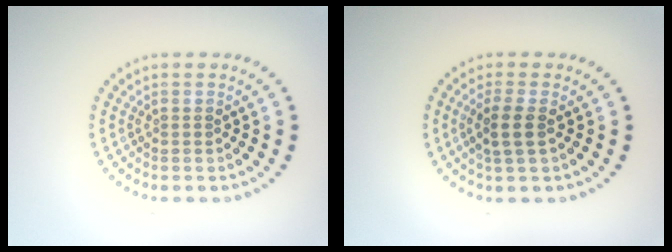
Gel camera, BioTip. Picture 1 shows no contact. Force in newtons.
{"total": 2.3, "press": 2.1, "slide": 0.8}